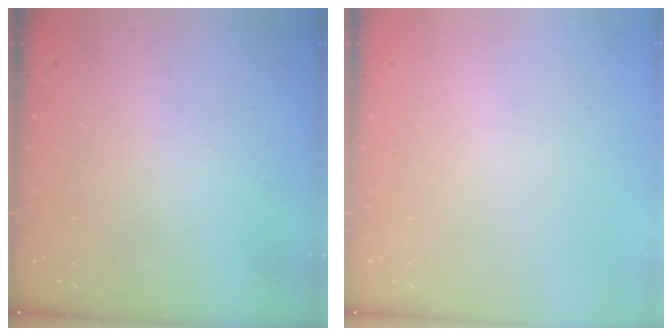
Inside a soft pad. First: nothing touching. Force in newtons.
{"total": 0.0}